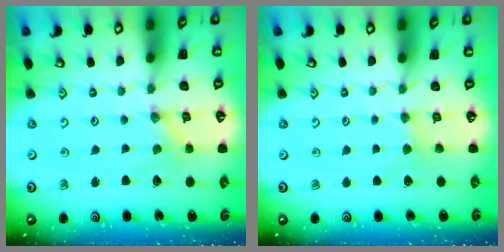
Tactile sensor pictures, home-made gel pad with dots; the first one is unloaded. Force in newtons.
{"total": 2.8, "press": 2.7, "slide": 0.5}